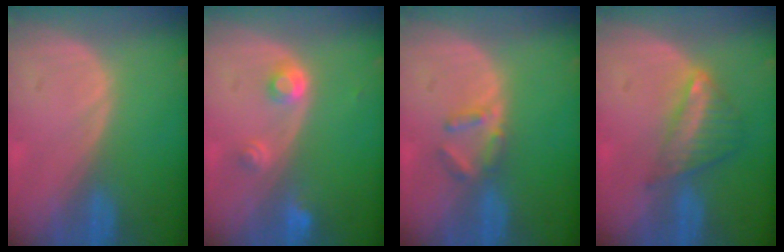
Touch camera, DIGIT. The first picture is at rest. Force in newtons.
{"total": 2.9, "press": 2.9, "slide": 0.5}
{"total": 3.0, "press": 3.0, "slide": 0.4}
{"total": 6.1, "press": 5.3, "slide": 3.0}